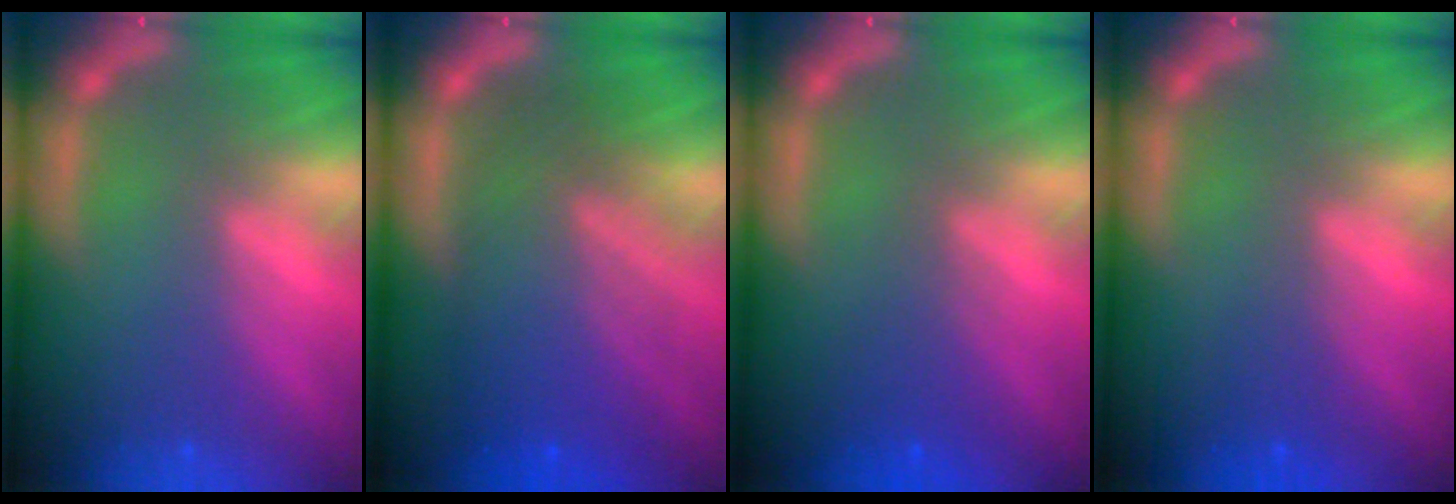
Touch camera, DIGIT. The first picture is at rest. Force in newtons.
{"total": 9.0}
{"total": 2.5}
{"total": 1.5}